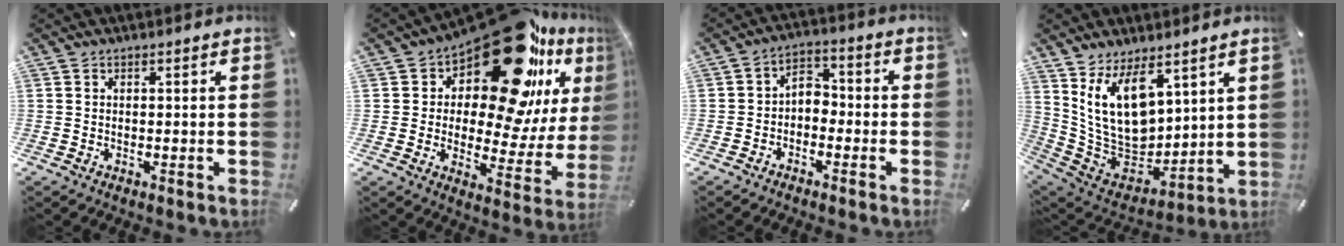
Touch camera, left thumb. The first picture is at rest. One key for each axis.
{"total": 25.3, "fx": 15.1, "fy": 10.2, "fz": 17.6, "tx": -0.251, "ty": -0.115, "tz": 0.250}
{"total": 4.3, "fx": -2.2, "fy": 3.2, "fz": 1.9, "tx": -0.033, "ty": 0.012, "tz": -0.044}
{"total": 14.8, "fx": 7.5, "fy": 9.3, "fz": 8.7, "tx": -0.200, "ty": -0.058, "tz": 0.147}